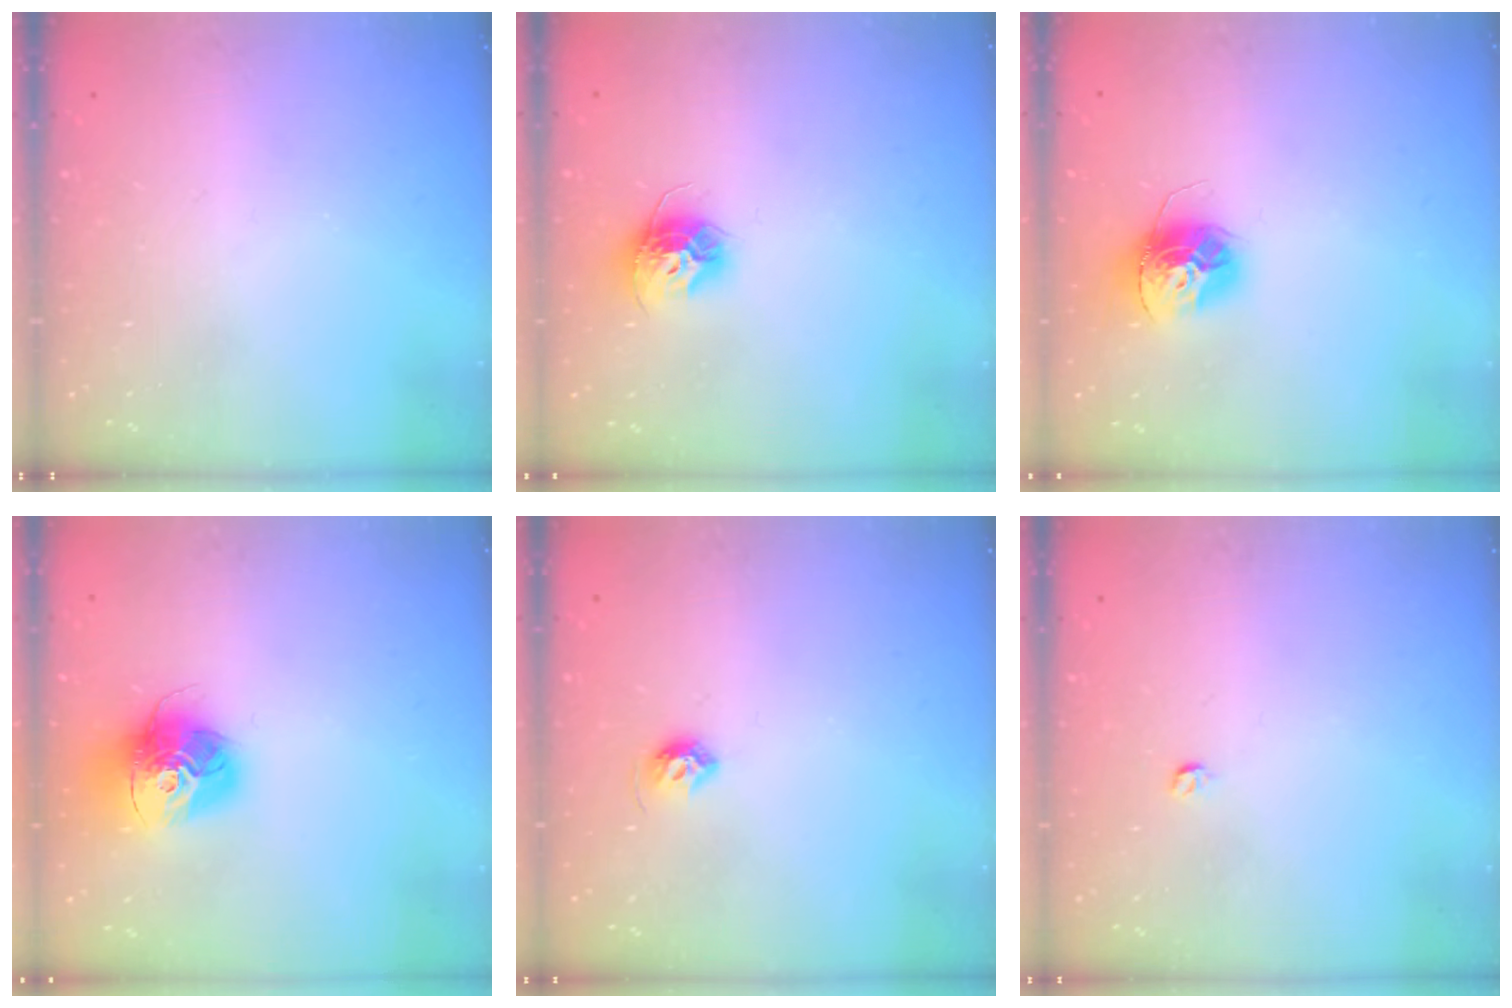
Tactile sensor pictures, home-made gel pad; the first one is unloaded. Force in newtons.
{"total": 10.4, "press": 10.4, "slide": 0.5}
{"total": 13.0, "press": 12.9, "slide": 1.2}
{"total": 16.1, "press": 16.0, "slide": 1.5}
{"total": 5.6, "press": 5.5, "slide": 1.0}
{"total": 3.0, "press": 2.9, "slide": 0.4}